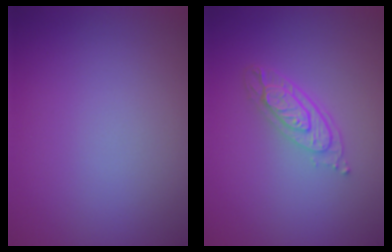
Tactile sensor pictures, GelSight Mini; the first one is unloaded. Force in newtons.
{"total": 3.4, "press": 2.6, "slide": 2.2}